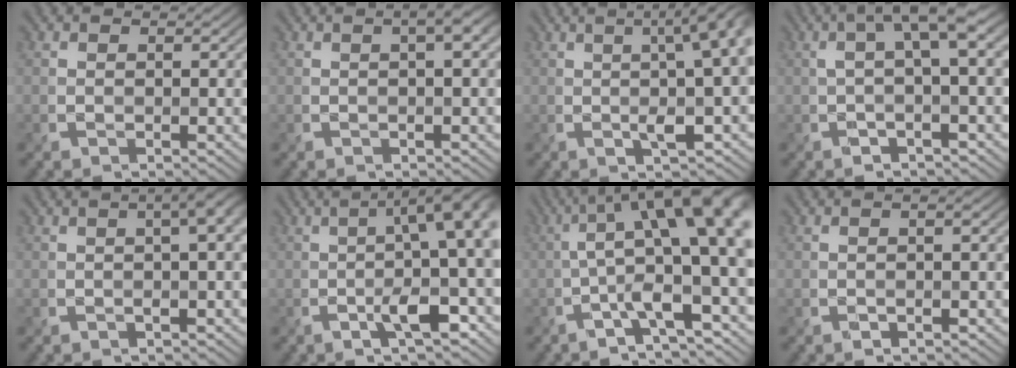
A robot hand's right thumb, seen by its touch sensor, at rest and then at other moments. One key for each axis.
{"total": 2.8, "fx": 0.4, "fy": 0.5, "fz": 2.7, "tx": -0.042, "ty": 0.007, "tz": 0.004}
{"total": 10.8, "fx": 0.6, "fy": 3.4, "fz": 10.3, "tx": -0.099, "ty": 0.032, "tz": -0.011}
{"total": 5.8, "fx": 1.2, "fy": 1.1, "fz": 5.5, "tx": -0.080, "ty": 0.020, "tz": 0.013}
{"total": 5.1, "fx": 0.7, "fy": 1.4, "fz": 4.9, "tx": -0.056, "ty": 0.019, "tz": 0.004}
{"total": 11.3, "fx": -1.0, "fy": 3.0, "fz": 10.8, "tx": -0.135, "ty": 0.026, "tz": -0.025}
{"total": 14.3, "fx": 1.1, "fy": 4.3, "fz": 13.6, "tx": -0.212, "ty": 0.022, "tz": 0.013}
{"total": 1.9, "fx": -0.1, "fy": 0.3, "fz": 1.9, "tx": -0.024, "ty": 0.000, "tz": -0.008}